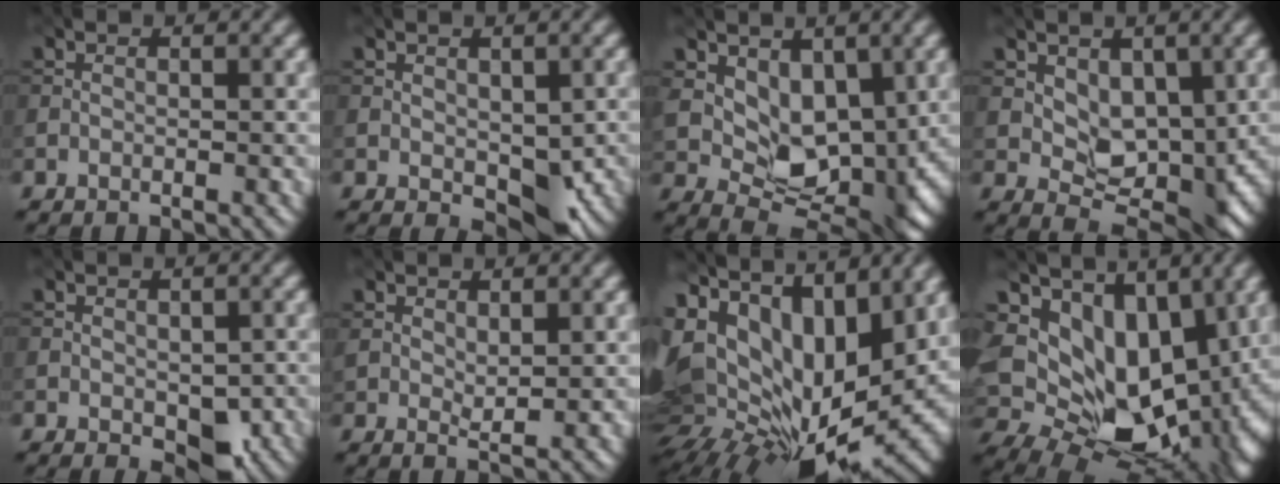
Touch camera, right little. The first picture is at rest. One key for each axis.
{"total": 5.4, "fx": -0.6, "fy": 3.1, "fz": 4.4, "tx": -0.076, "ty": -0.016, "tz": 0.000}
{"total": 6.9, "fx": 1.9, "fy": 4.5, "fz": 4.8, "tx": -0.081, "ty": -0.019, "tz": 0.036}
{"total": 5.0, "fx": 1.2, "fy": 3.3, "fz": 3.5, "tx": -0.047, "ty": -0.015, "tz": 0.026}
{"total": 4.2, "fx": -1.0, "fy": 2.3, "fz": 3.3, "tx": -0.051, "ty": -0.017, "tz": -0.006}
{"total": 1.8, "fx": 1.3, "fy": 0.5, "fz": 1.1, "tx": -0.020, "ty": -0.003, "tz": 0.028}
{"total": 18.1, "fx": 3.4, "fy": 10.4, "fz": 14.5, "tx": -0.244, "ty": -0.015, "tz": 0.102}
{"total": 15.9, "fx": 2.5, "fy": 11.0, "fz": 11.2, "tx": -0.197, "ty": -0.033, "tz": 0.066}